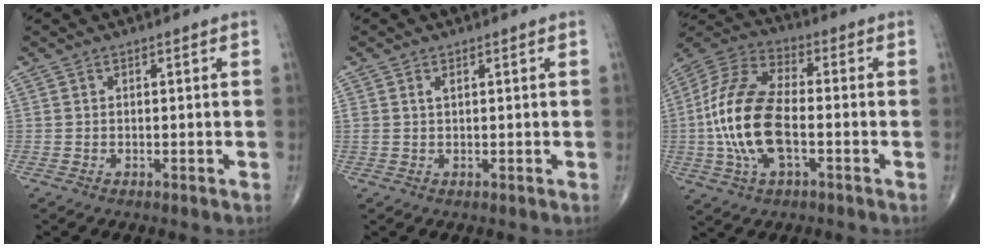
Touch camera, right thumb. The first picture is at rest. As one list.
[{"total": 1.0, "force": [0.4, 0.4, 0.7], "torque": [-0.017, 0.008, 0.011]}, {"total": 17.5, "force": [-2.6, 8.4, 15.1], "torque": [-0.319, 0.026, -0.052]}]